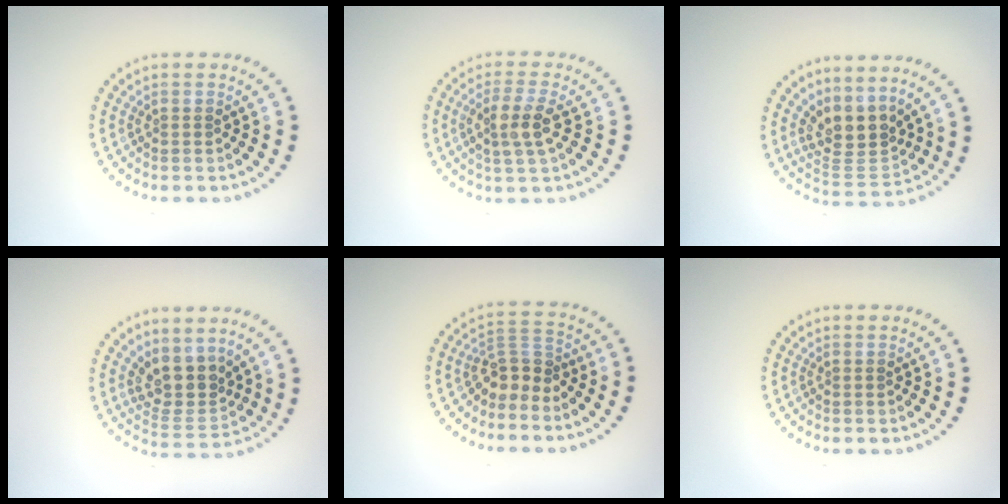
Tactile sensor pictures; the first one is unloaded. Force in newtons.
{"total": 3.1, "press": 2.8, "slide": 1.3}
{"total": 3.9, "press": 3.0, "slide": 2.5}
{"total": 3.9, "press": 3.1, "slide": 2.3}
{"total": 2.9, "press": 2.2, "slide": 1.9}
{"total": 0.0}